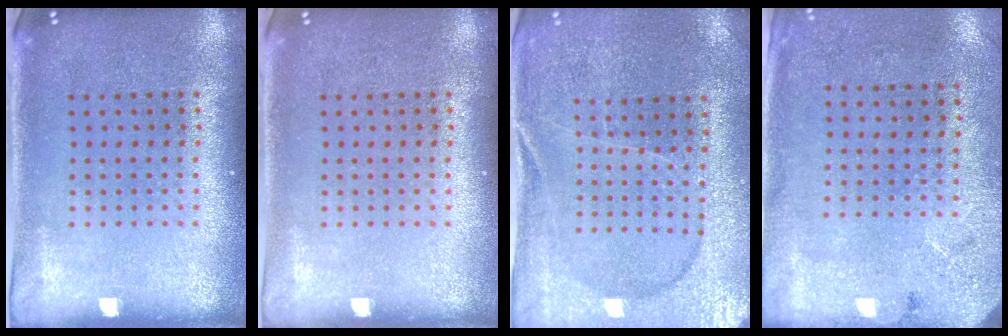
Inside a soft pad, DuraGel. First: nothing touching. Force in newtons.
{"total": 0.0}
{"total": 1.5, "press": 1.5, "slide": 0.2}
{"total": 2.6, "press": 2.1, "slide": 1.6}